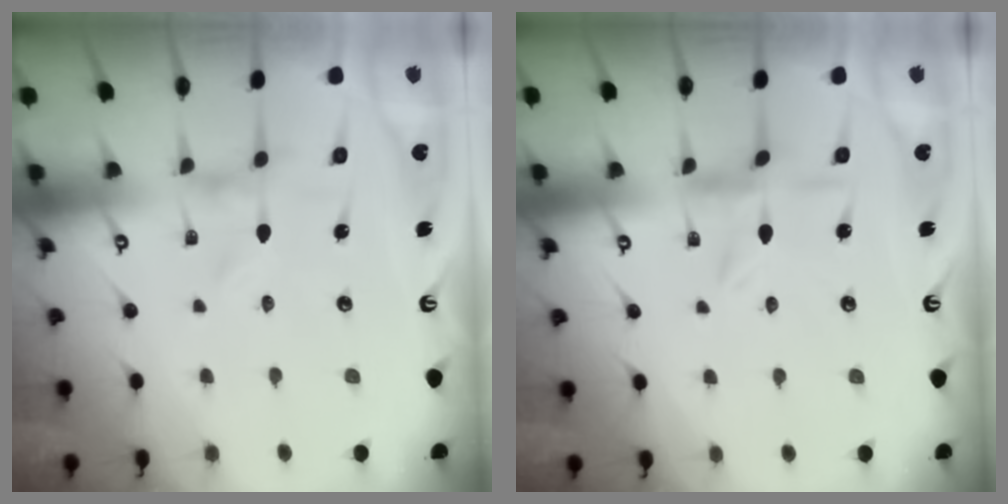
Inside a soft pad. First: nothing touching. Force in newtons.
{"total": 2.7, "press": 2.7, "slide": 0.4}